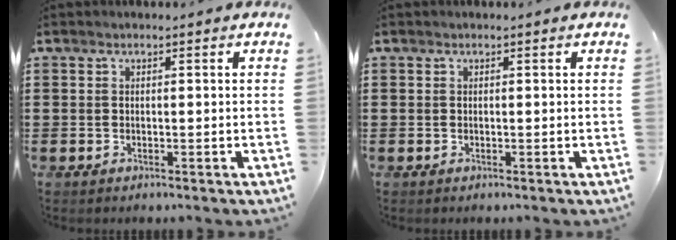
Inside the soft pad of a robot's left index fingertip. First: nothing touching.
{"total": 0.0}